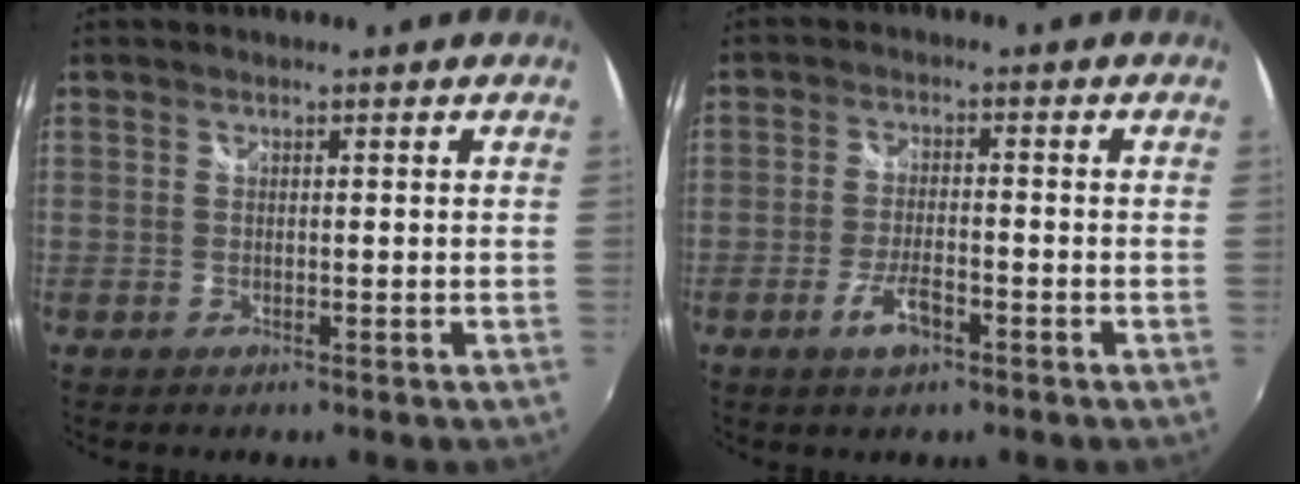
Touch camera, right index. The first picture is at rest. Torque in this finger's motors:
{"motor_torque": [0.90, -0.28, 0.41, 0.08]}